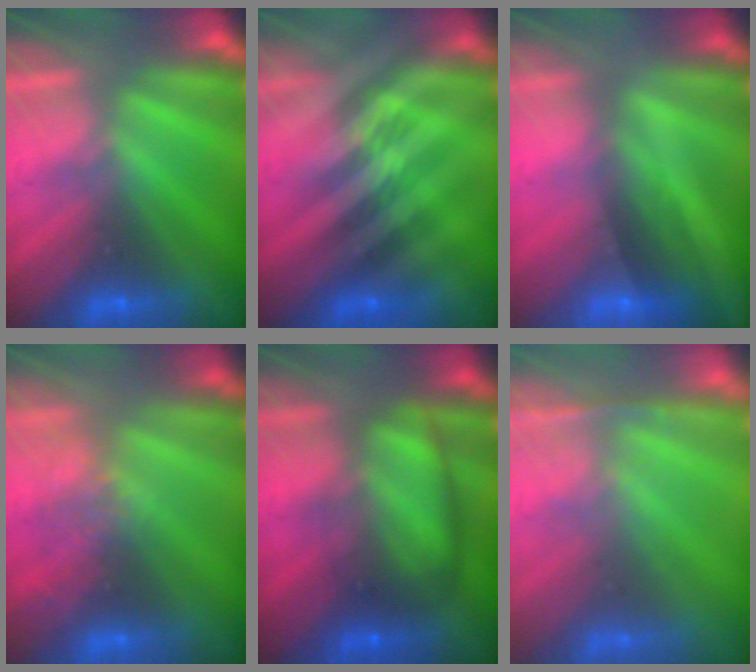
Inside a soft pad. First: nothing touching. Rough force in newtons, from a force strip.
{"total": 2.4}
{"total": 2.1}
{"total": 2.8}
{"total": 5.6}
{"total": 1.4}